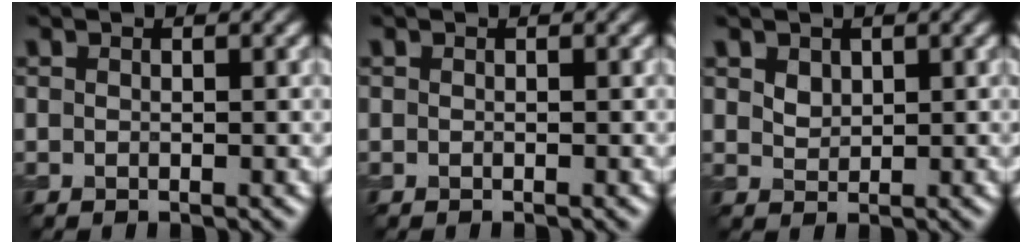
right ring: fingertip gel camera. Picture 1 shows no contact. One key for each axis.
{"total": 0.0}
{"total": 1.4, "fx": 0.8, "fy": 0.9, "fz": 0.6, "tx": -0.010, "ty": -0.001, "tz": 0.018}